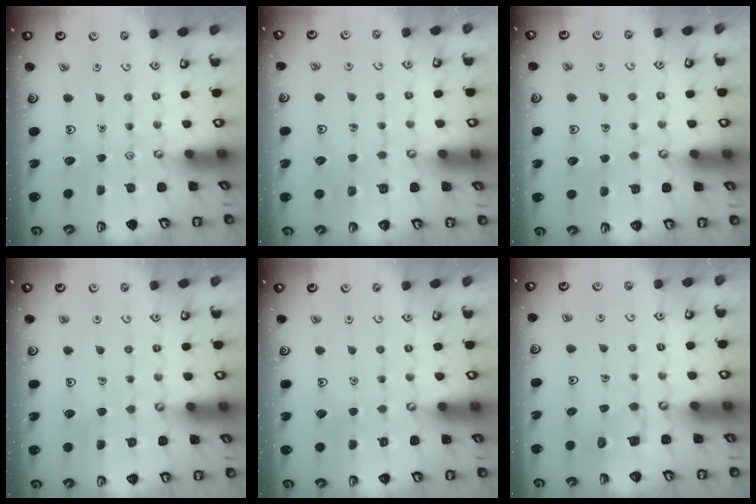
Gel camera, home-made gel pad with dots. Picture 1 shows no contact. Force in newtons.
{"total": 2.9, "press": 2.9, "slide": 0.2}
{"total": 4.9, "press": 4.9, "slide": 0.3}
{"total": 3.3, "press": 3.3, "slide": 0.3}
{"total": 2.9, "press": 2.9, "slide": 0.3}
{"total": 4.6, "press": 4.5, "slide": 0.4}